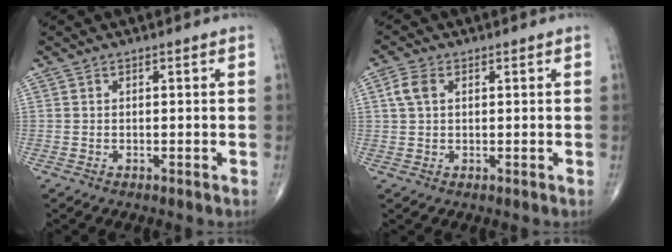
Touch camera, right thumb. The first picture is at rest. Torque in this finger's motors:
{"motor_torque": [-0.27, 0.29, 0.32, 0.10, 0.02]}